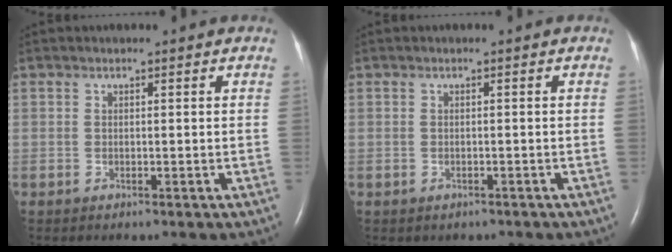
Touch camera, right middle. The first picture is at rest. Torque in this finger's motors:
{"motor_torque": [-0.10, 0.04, 0.02, 0.00]}